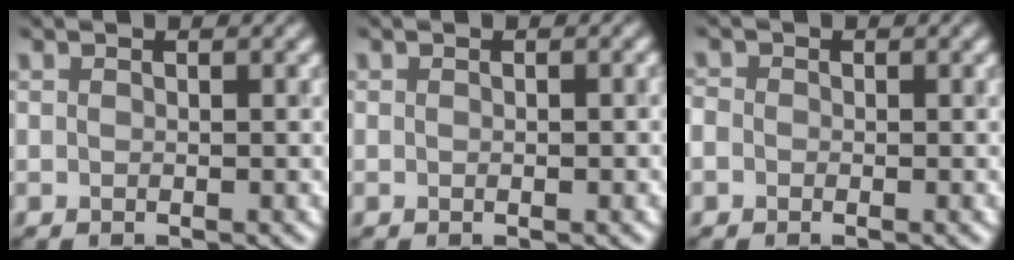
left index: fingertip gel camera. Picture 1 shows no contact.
{"total": 1.1, "force": [0.1, 0.5, 1.0], "torque": [-0.001, -0.001, -0.001]}
{"total": 0.7, "force": [-0.6, 0.4, -0.2], "torque": [0.001, -0.005, -0.007]}